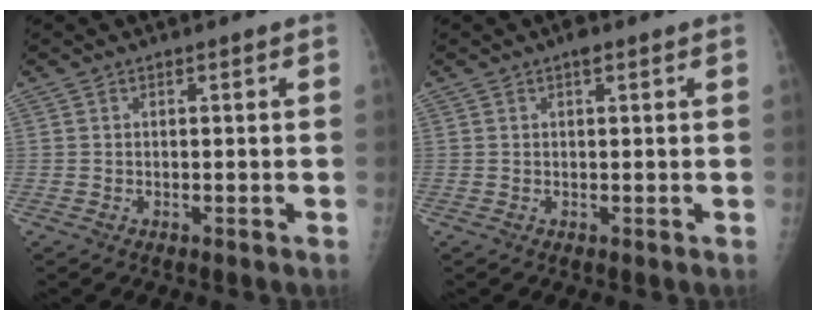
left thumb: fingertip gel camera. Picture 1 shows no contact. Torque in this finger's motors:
{"motor_torque": [1.00, 0.27, 0.44, 0.00, 0.01]}